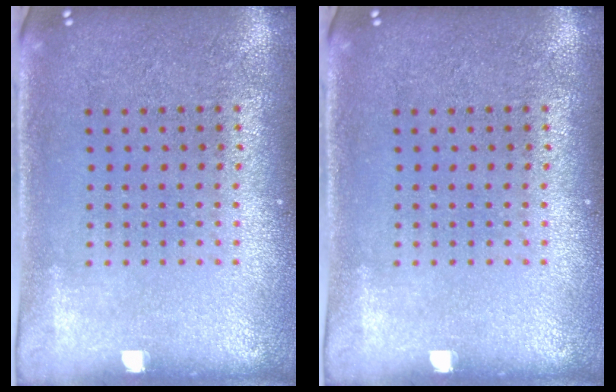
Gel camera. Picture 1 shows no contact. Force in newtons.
{"total": 0.0}